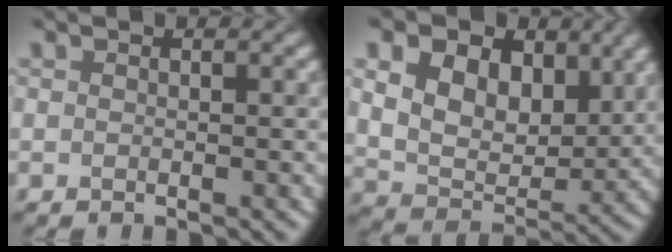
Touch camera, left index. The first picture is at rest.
{"total": 10.5, "force": [4.3, 7.0, 6.5], "torque": [-0.132, 0.012, 0.075]}